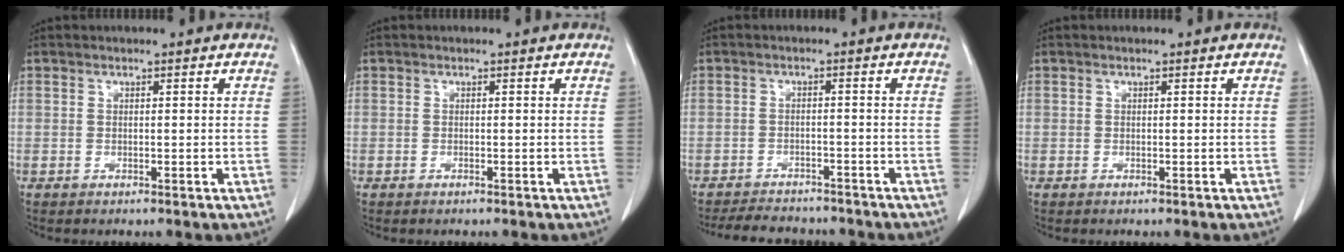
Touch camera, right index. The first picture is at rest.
{"total": 0.0}
{"total": 7.6, "force": [-6.9, 2.4, 2.4], "torque": [-0.033, -0.005, -0.094]}
{"total": 0.0}